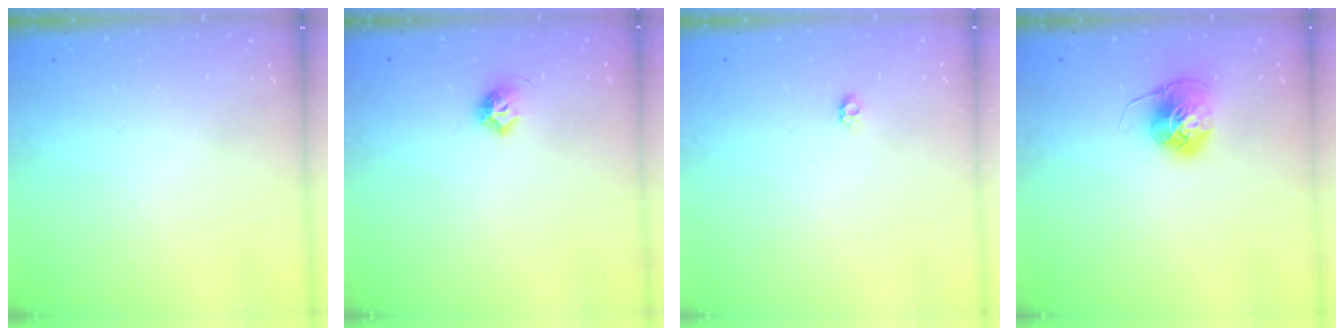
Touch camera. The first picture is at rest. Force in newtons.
{"total": 6.7, "press": 6.6, "slide": 1.0}
{"total": 4.0, "press": 4.0, "slide": 0.4}
{"total": 7.1, "press": 7.1, "slide": 0.5}